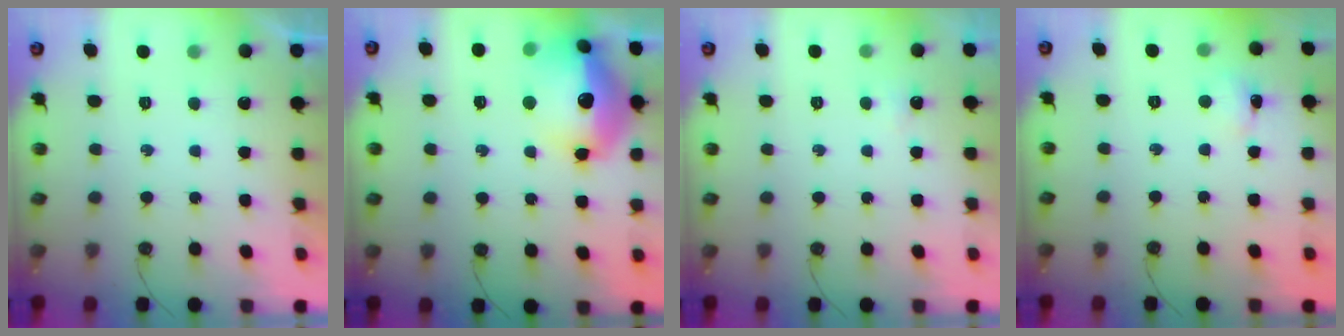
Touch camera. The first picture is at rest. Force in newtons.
{"total": 20.6, "press": 20.6, "slide": 1.5}
{"total": 5.1, "press": 2.6, "slide": 4.4}
{"total": 2.7, "press": 2.6, "slide": 0.5}